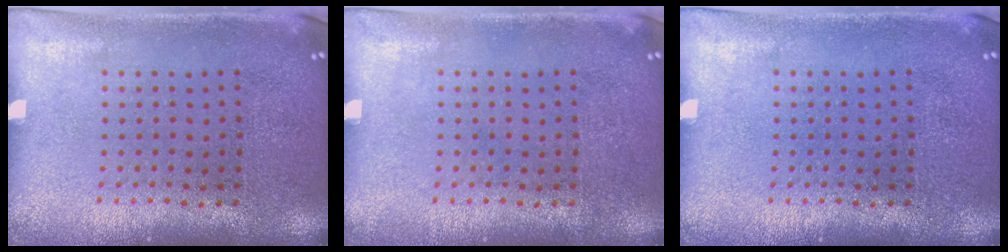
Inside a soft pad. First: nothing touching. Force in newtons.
{"total": 0.0}
{"total": 0.0}